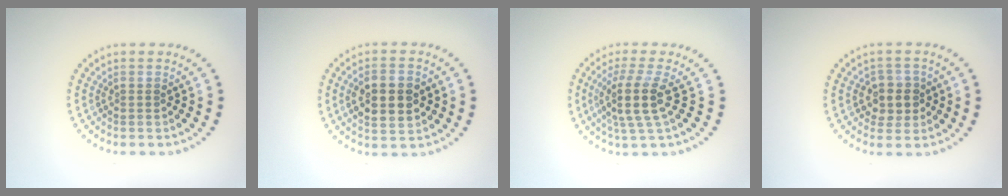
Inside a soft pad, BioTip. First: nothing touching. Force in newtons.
{"total": 5.2, "press": 5.1, "slide": 0.3}
{"total": 3.8, "press": 2.9, "slide": 2.4}
{"total": 2.6, "press": 2.5, "slide": 0.8}